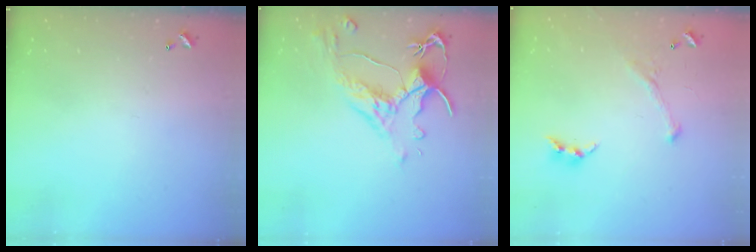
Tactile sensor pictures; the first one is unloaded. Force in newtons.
{"total": 3.3, "press": 3.0, "slide": 1.4}
{"total": 2.8, "press": 2.6, "slide": 1.0}